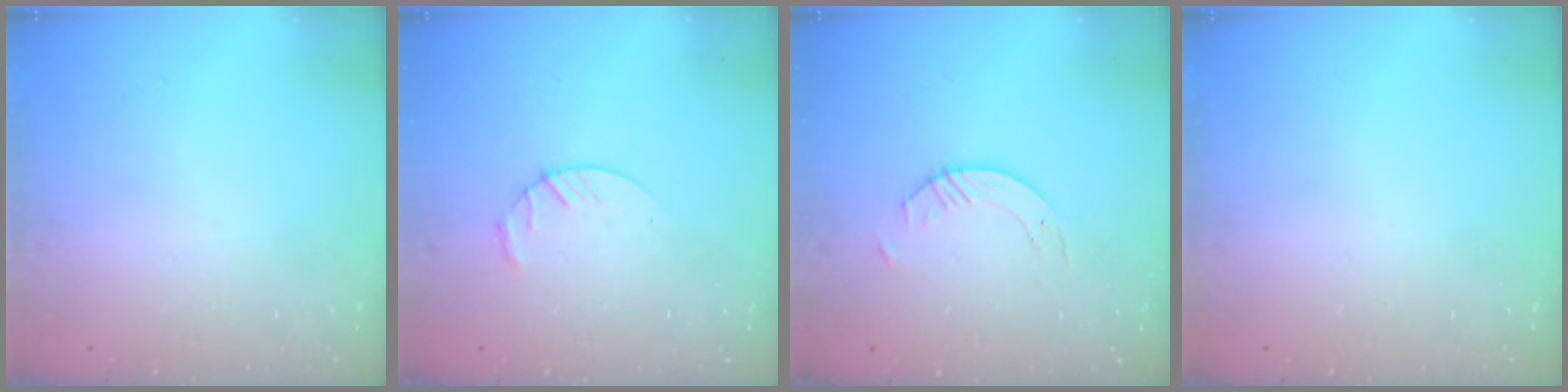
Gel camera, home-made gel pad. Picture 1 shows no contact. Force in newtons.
{"total": 4.3, "press": 4.2, "slide": 0.6}
{"total": 3.5, "press": 3.5, "slide": 0.4}
{"total": 0.0}